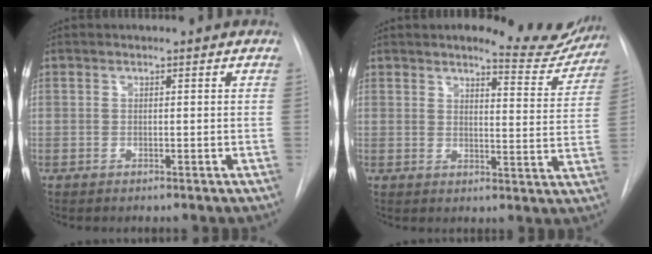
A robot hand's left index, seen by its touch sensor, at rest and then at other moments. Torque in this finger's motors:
{"motor_torque": [0.78, -0.85, 0.13, 0.01]}